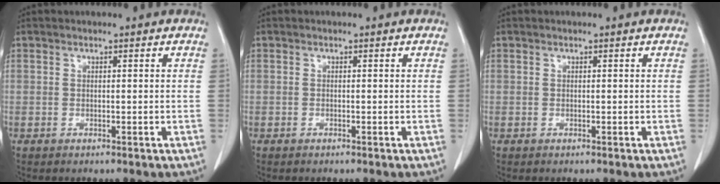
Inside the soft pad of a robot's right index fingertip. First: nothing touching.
{"total": 0.0}
{"total": 0.0}